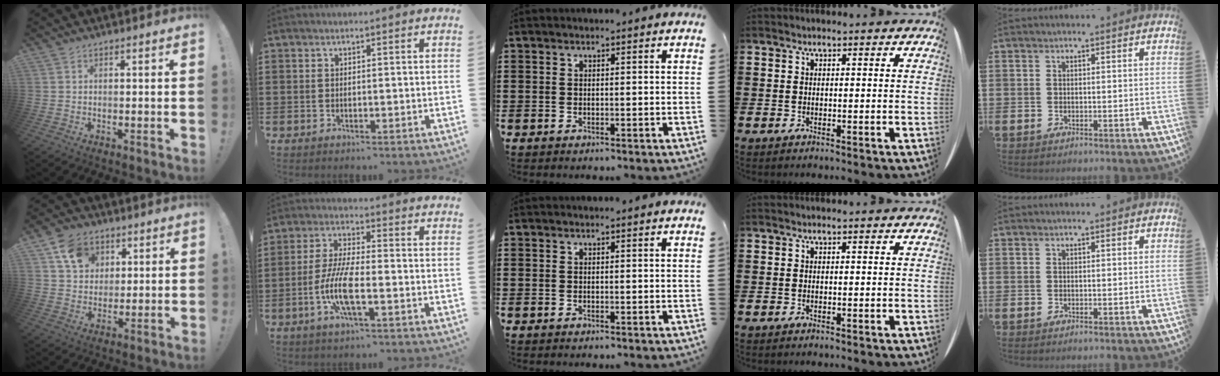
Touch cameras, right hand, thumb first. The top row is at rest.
{"thumb": {"total": 10.4, "force": [4.8, 8.4, 3.7], "torque": [-0.052, -0.018, 0.094]}, "index": {"total": 8.4, "force": [-2.7, 2.3, 7.7], "torque": [-0.173, -0.015, -0.056]}}